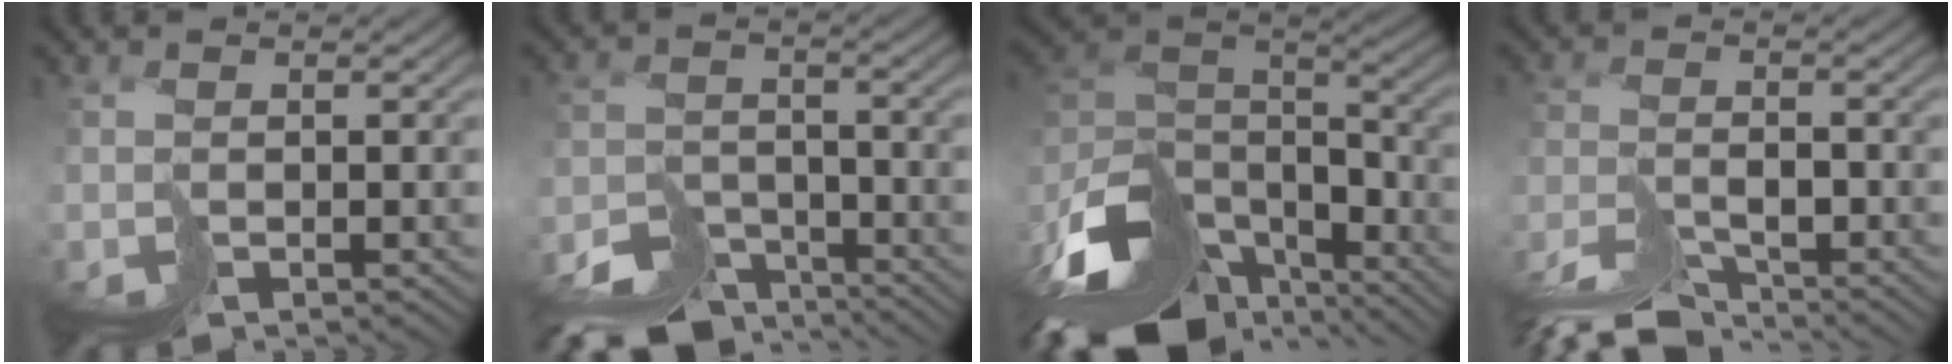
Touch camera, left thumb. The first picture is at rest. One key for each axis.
{"total": 9.3, "fx": -8.4, "fy": 3.2, "fz": 2.3, "tx": -0.035, "ty": -0.015, "tz": -0.127}
{"total": 14.8, "fx": -9.4, "fy": 6.9, "fz": 9.1, "tx": -0.233, "ty": -0.018, "tz": -0.149}
{"total": 6.3, "fx": -6.0, "fy": 0.7, "fz": 1.8, "tx": -0.027, "ty": -0.002, "tz": -0.113}